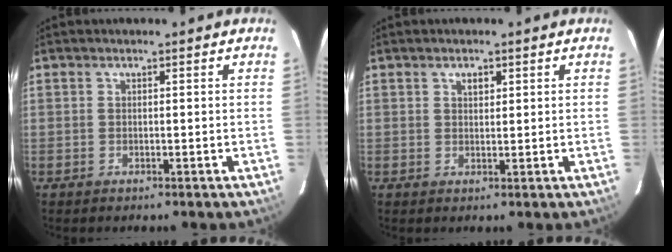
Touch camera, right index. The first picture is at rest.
{"total": 1.6, "force": [0.9, 1.0, 0.9], "torque": [-0.013, 0.006, 0.016]}